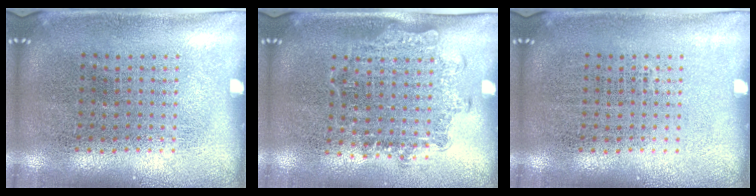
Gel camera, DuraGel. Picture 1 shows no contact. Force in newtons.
{"total": 1.4, "press": 1.1, "slide": 0.8}
{"total": 0.0}